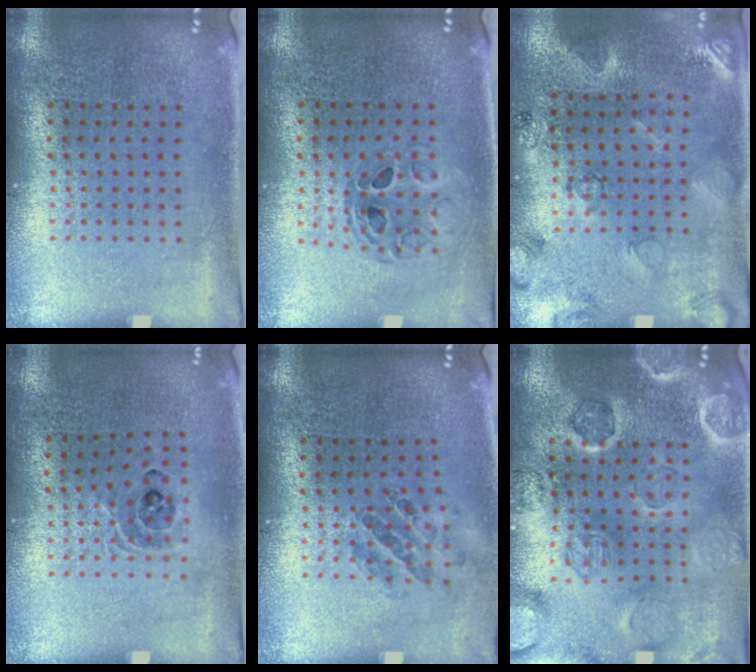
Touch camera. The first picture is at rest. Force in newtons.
{"total": 0.8, "press": 0.8, "slide": 0.1}
{"total": 2.1, "press": 1.8, "slide": 1.0}
{"total": 0.9, "press": 0.9, "slide": 0.2}
{"total": 0.8, "press": 0.8, "slide": 0.2}
{"total": 2.4, "press": 2.4, "slide": 0.2}